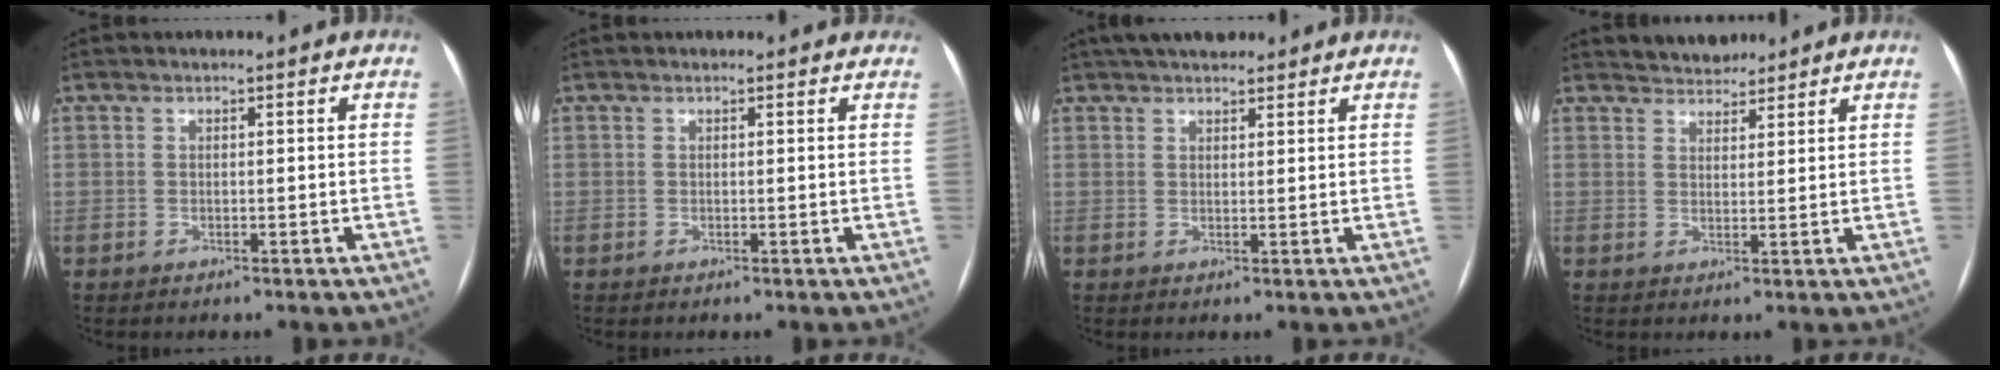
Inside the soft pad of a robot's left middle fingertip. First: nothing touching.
{"total": 2.4, "force": [2.1, 1.0, 0.4], "torque": [0.000, 0.014, 0.015]}
{"total": 7.9, "force": [6.6, 2.5, 3.5], "torque": [-0.046, 0.027, 0.103]}
{"total": 4.0, "force": [3.7, 1.4, 0.3], "torque": [-0.002, 0.013, 0.061]}